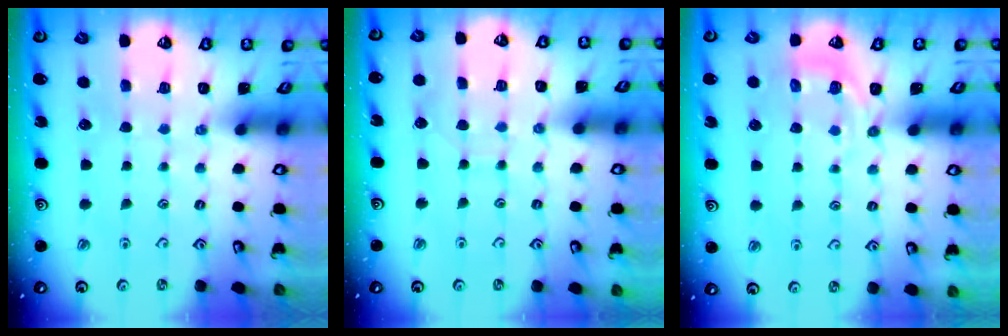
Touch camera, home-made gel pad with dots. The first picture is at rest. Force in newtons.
{"total": 4.2, "press": 4.2, "slide": 0.4}
{"total": 4.5, "press": 4.1, "slide": 2.0}